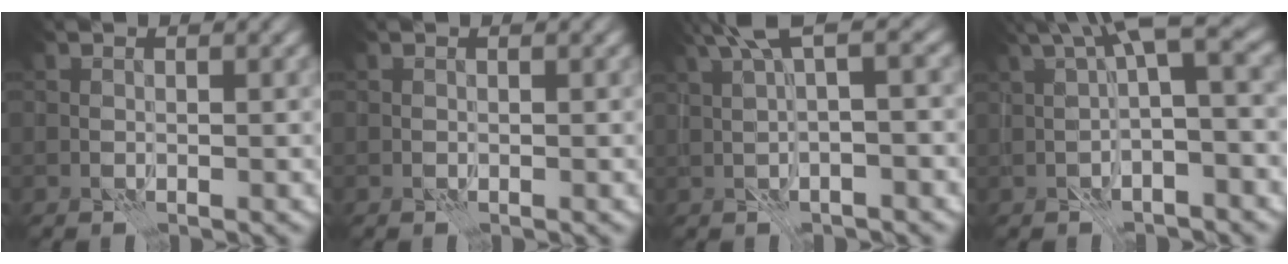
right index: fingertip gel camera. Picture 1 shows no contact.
{"total": 0.0}
{"total": 4.6, "force": [1.4, 0.8, 4.4], "torque": [-0.079, 0.017, 0.023]}
{"total": 6.8, "force": [1.2, 1.7, 6.5], "torque": [-0.097, 0.024, 0.010]}